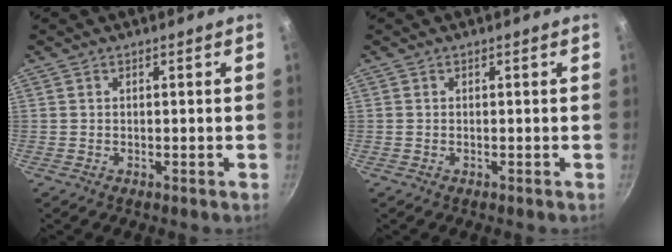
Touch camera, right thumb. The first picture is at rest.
{"total": 0.0}